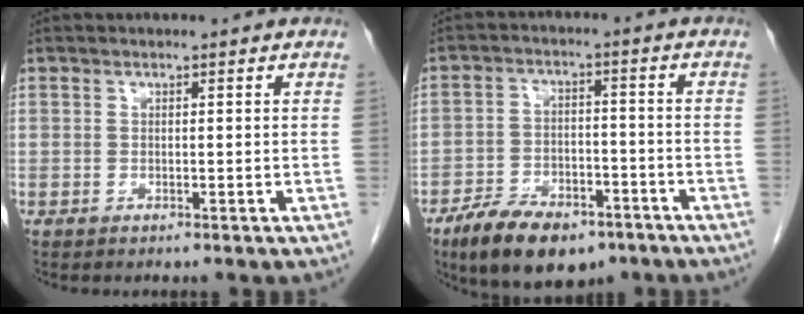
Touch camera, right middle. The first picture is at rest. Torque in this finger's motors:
{"motor_torque": [1.17, -0.96, 0.39, 0.09]}